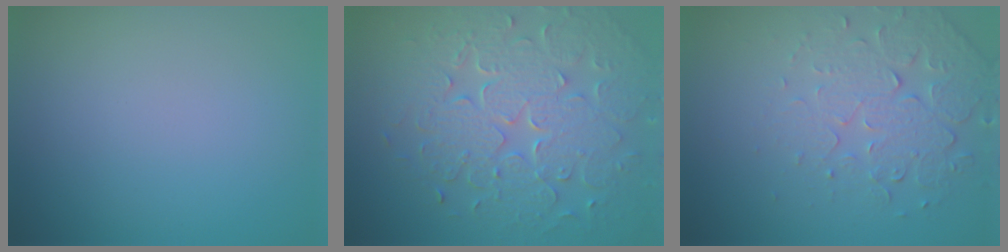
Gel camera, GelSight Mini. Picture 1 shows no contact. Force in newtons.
{"total": 8.3, "press": 6.0, "slide": 5.8}
{"total": 5.0, "press": 3.5, "slide": 3.6}